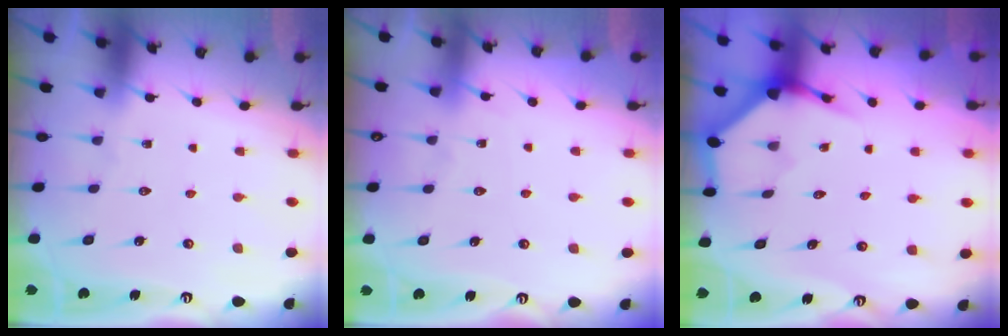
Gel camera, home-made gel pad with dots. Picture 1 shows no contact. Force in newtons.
{"total": 3.5, "press": 3.5, "slide": 0.5}
{"total": 3.9, "press": 3.9, "slide": 0.3}